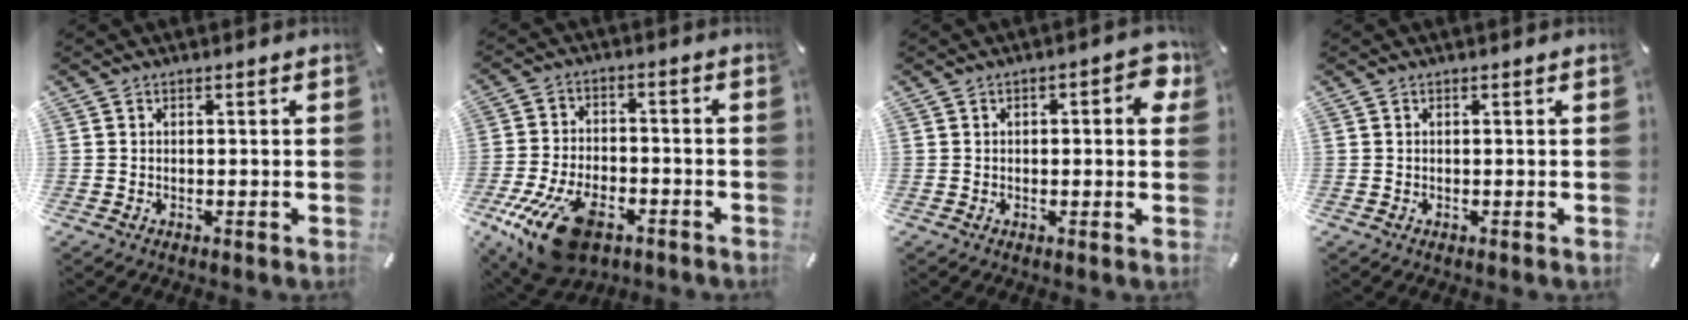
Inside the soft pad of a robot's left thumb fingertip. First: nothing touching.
{"total": 16.7, "force": [-9.2, 8.7, 10.9], "torque": [-0.212, 0.043, -0.152]}
{"total": 5.5, "force": [0.7, 2.6, 4.8], "torque": [-0.058, 0.002, 0.006]}
{"total": 0.0}